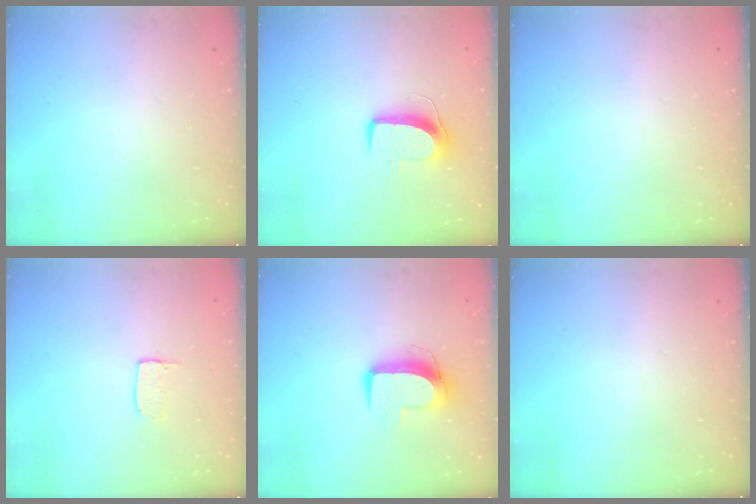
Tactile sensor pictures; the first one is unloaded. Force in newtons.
{"total": 9.9, "press": 9.8, "slide": 1.1}
{"total": 0.0}
{"total": 4.1, "press": 4.1, "slide": 0.3}
{"total": 10.2, "press": 10.2, "slide": 0.6}
{"total": 0.0}